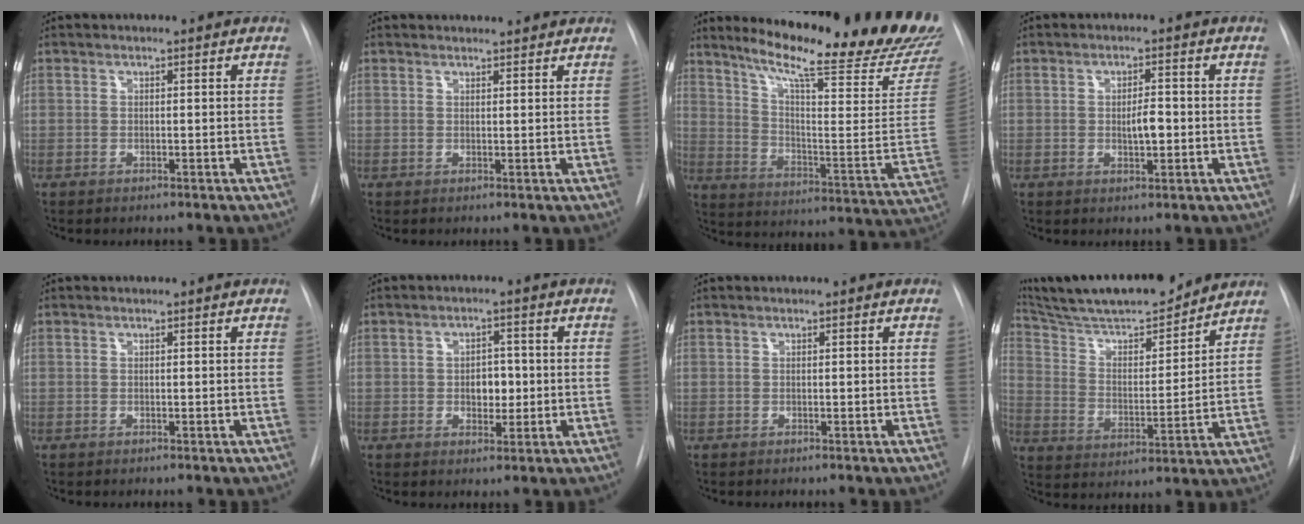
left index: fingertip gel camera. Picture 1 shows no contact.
{"total": 3.4, "force": [3.3, 0.6, 0.5], "torque": [-0.011, 0.011, 0.038]}
{"total": 25.2, "force": [22.0, 0.9, 12.3], "torque": [-0.189, -0.114, 0.287]}
{"total": 3.0, "force": [-0.7, 0.9, 2.8], "torque": [-0.046, -0.006, -0.009]}
{"total": 0.0}
{"total": 3.6, "force": [-0.6, 2.4, 2.7], "torque": [-0.034, -0.002, -0.006]}
{"total": 0.0}
{"total": 19.3, "force": [17.4, 2.4, 8.0], "torque": [-0.144, 0.000, 0.282]}